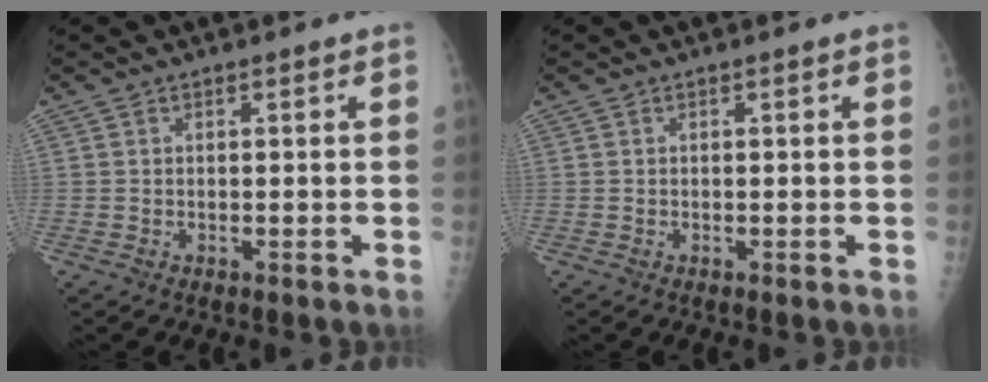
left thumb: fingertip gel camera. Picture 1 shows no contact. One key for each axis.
{"total": 0.0}